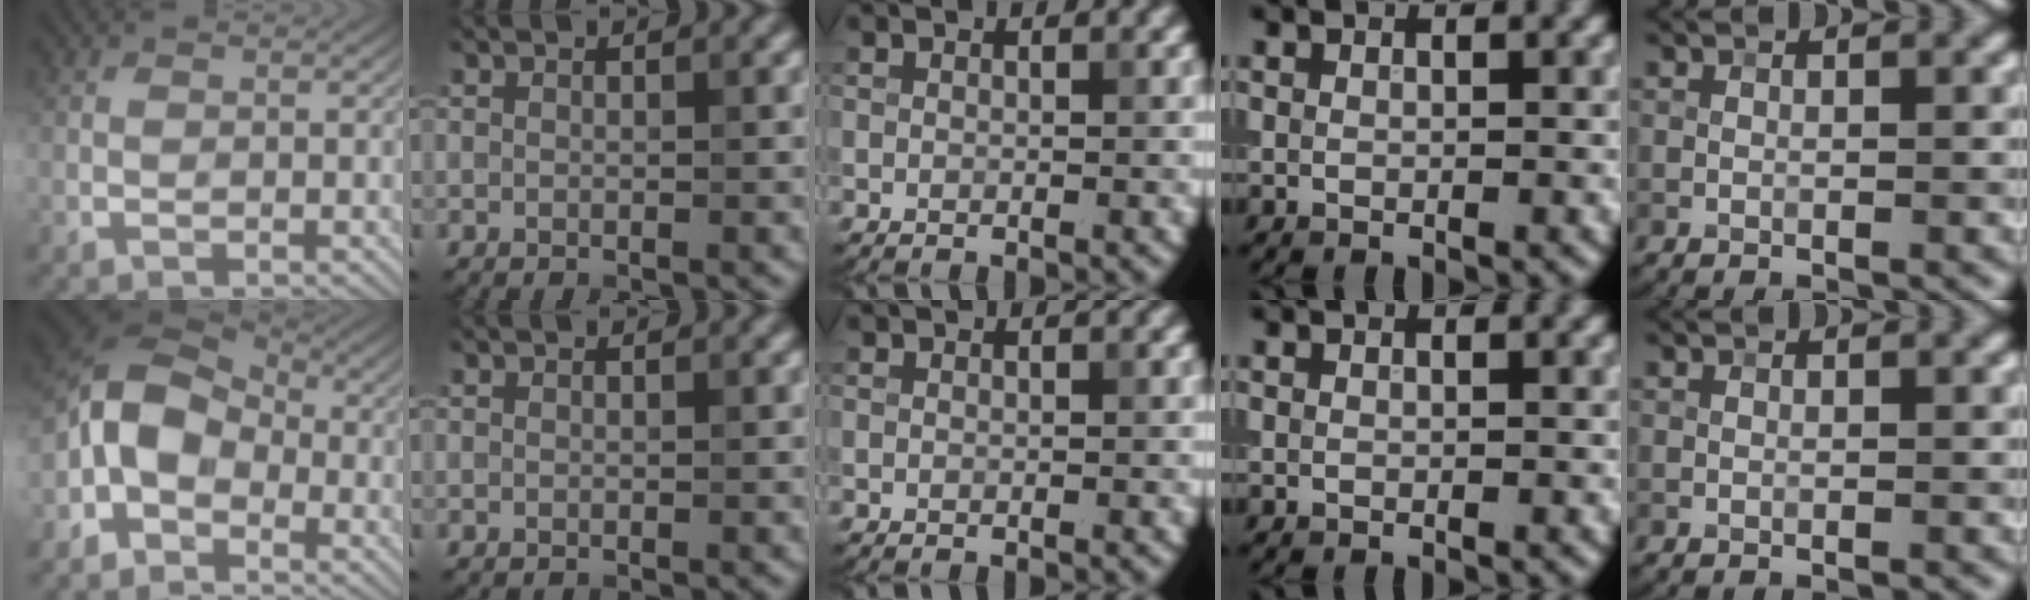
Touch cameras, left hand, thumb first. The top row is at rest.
{"thumb": {"total": 7.2, "force": [-2.7, 5.1, 4.4], "torque": [-0.095, 0.006, -0.073]}}